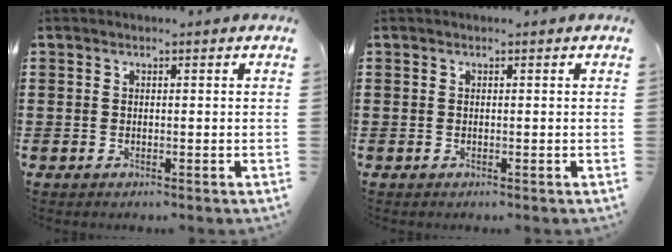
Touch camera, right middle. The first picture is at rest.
{"total": 0.0}